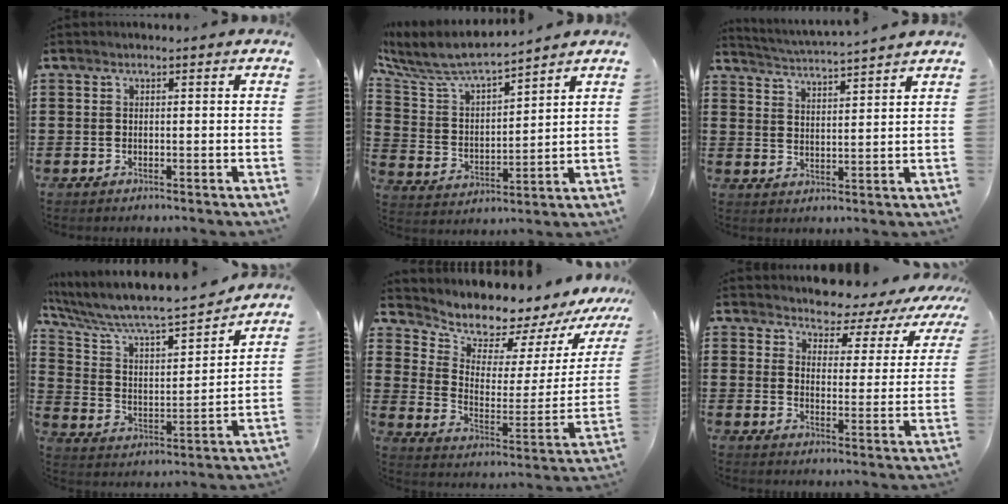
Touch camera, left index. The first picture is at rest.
{"total": 7.4, "force": [6.8, 1.2, 2.7], "torque": [-0.086, -0.041, 0.115]}
{"total": 3.6, "force": [3.5, -0.9, 0.3], "torque": [-0.022, -0.026, 0.058]}
{"total": 6.9, "force": [6.3, 0.8, 2.8], "torque": [-0.086, -0.053, 0.100]}
{"total": 7.3, "force": [7.0, 1.9, 0.4], "torque": [-0.041, -0.073, 0.117]}
{"total": 3.6, "force": [3.5, 0.9, -0.1], "torque": [-0.025, -0.030, 0.054]}